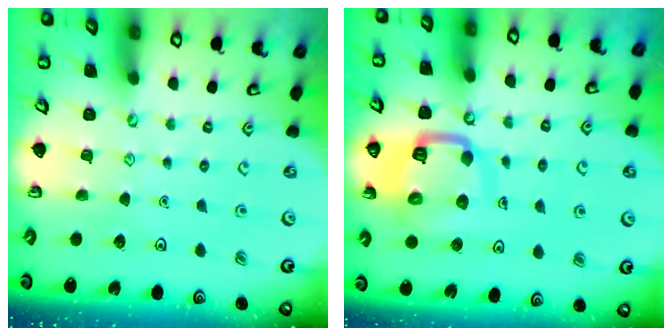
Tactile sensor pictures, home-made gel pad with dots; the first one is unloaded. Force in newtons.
{"total": 11.8, "press": 11.7, "slide": 1.4}